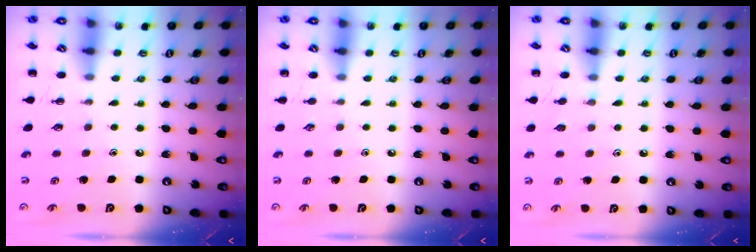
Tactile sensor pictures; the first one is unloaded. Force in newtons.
{"total": 0.0}
{"total": 4.2, "press": 3.9, "slide": 1.6}